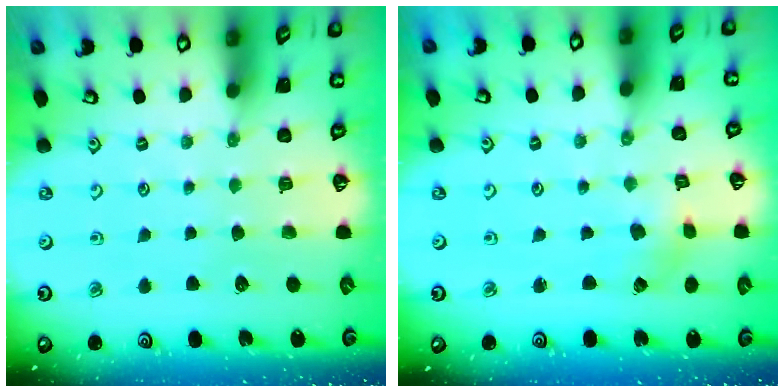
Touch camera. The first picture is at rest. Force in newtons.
{"total": 1.7, "press": 1.7, "slide": 0.3}